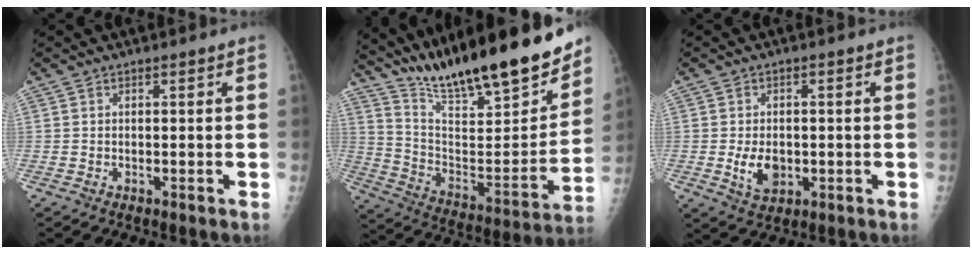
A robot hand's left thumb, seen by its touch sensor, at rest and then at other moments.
{"total": 26.0, "force": [21.2, 5.1, 14.2], "torque": [-0.204, -0.098, 0.341]}
{"total": 5.8, "force": [-1.0, 3.9, 4.2], "torque": [-0.063, -0.005, -0.010]}